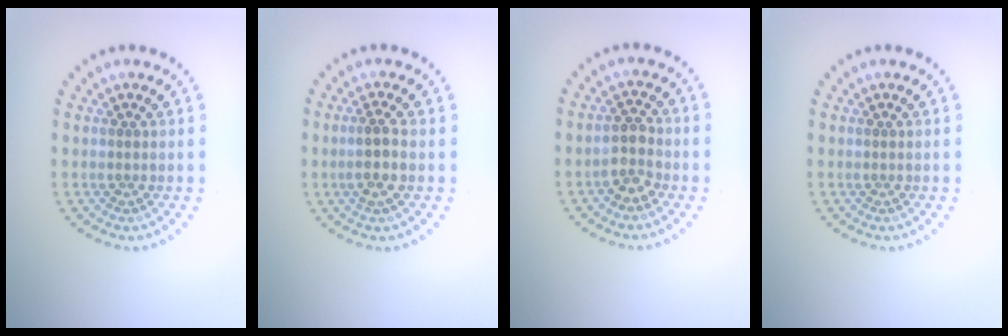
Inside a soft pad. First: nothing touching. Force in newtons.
{"total": 2.2, "press": 2.0, "slide": 0.9}
{"total": 2.4, "press": 2.2, "slide": 0.8}
{"total": 0.0}